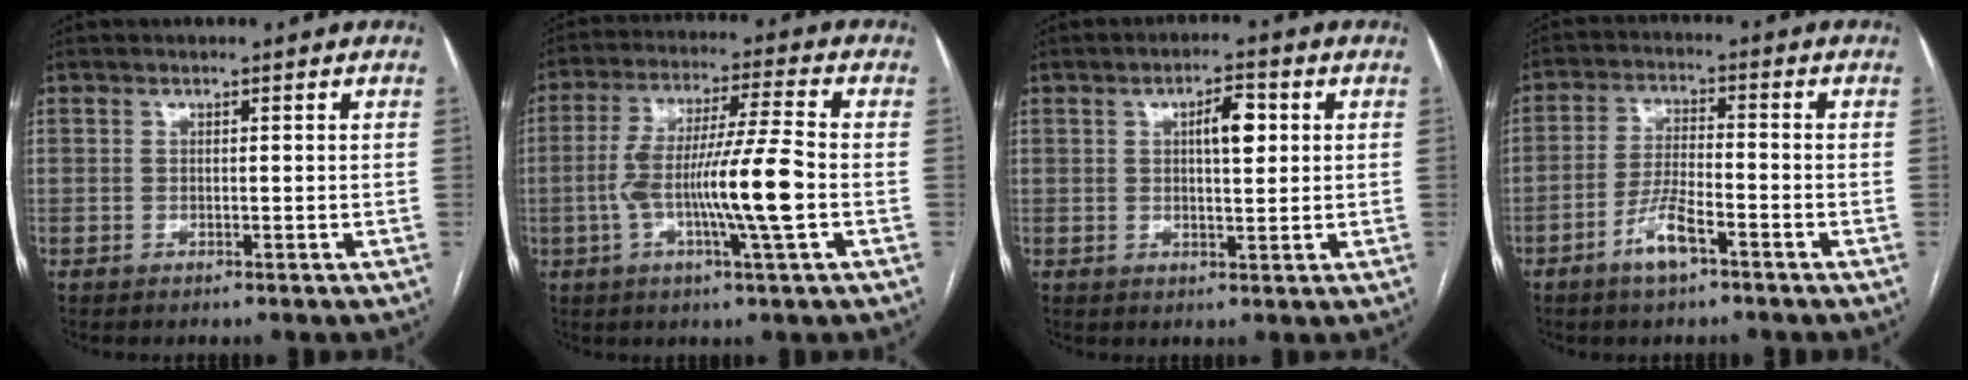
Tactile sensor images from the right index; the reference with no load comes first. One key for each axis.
{"total": 12.6, "fx": -2.6, "fy": -0.2, "fz": 12.3, "tx": -0.231, "ty": 0.002, "tz": -0.051}
{"total": 4.7, "fx": 1.3, "fy": 1.5, "fz": 4.3, "tx": -0.069, "ty": 0.009, "tz": 0.020}
{"total": 6.4, "fx": -3.8, "fy": 1.2, "fz": 4.9, "tx": -0.103, "ty": 0.001, "tz": -0.073}